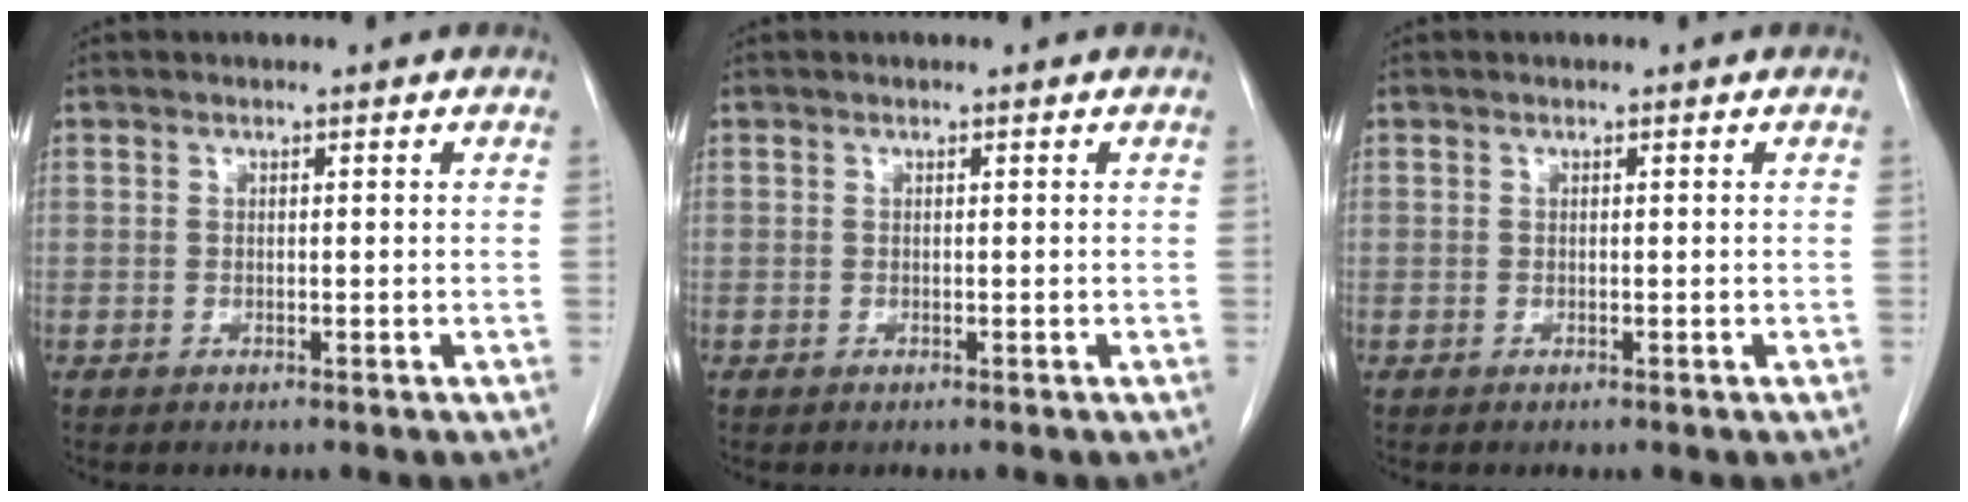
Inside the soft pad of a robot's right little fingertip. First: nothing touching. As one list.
[{"total": 0.0}, {"total": 0.0}]